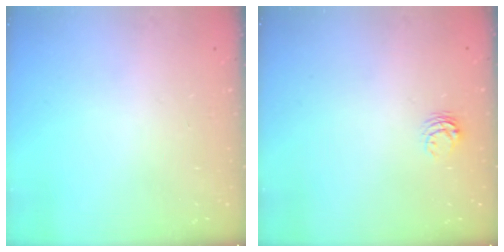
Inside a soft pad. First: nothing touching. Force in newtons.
{"total": 3.7, "press": 3.7, "slide": 0.5}